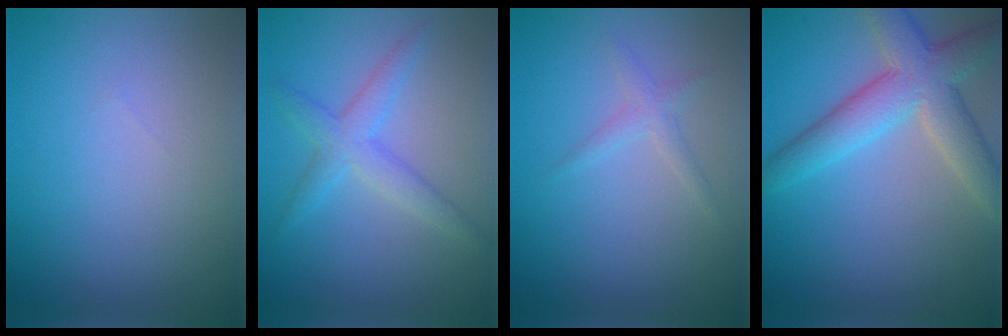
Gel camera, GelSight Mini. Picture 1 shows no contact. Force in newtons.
{"total": 2.9, "press": 2.9, "slide": 0.1}
{"total": 1.2, "press": 1.2, "slide": 0.1}
{"total": 6.2, "press": 6.2, "slide": 0.4}